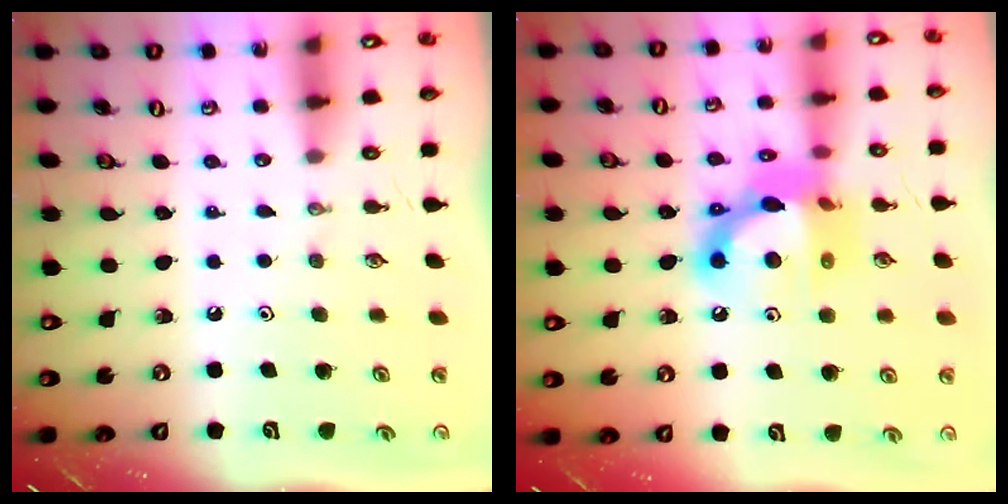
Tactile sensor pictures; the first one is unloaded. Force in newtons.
{"total": 14.6, "press": 14.5, "slide": 1.7}